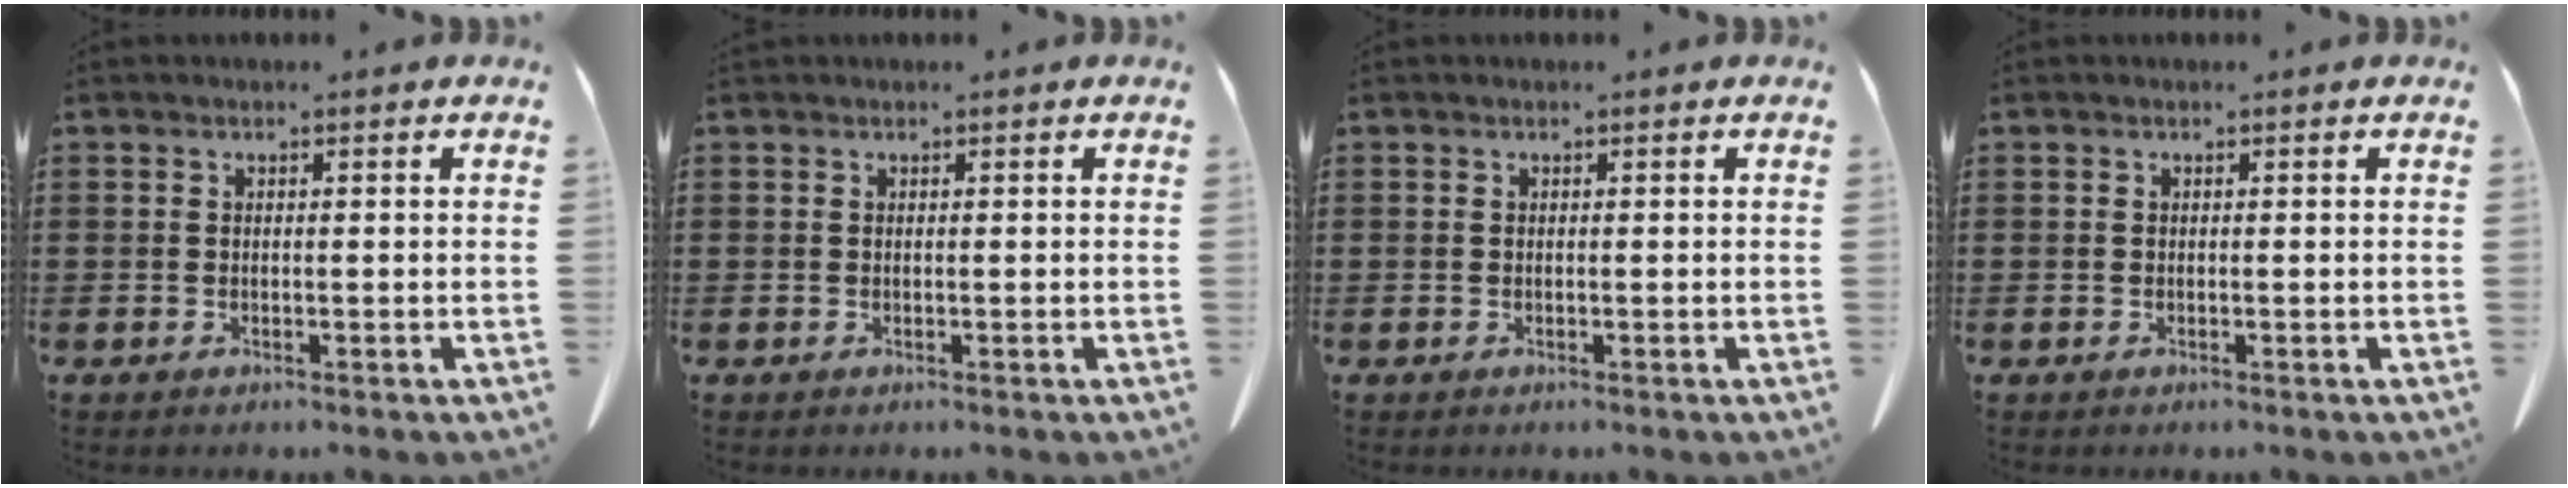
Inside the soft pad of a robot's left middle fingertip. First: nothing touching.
{"total": 0.0}
{"total": 0.0}
{"total": 0.0}